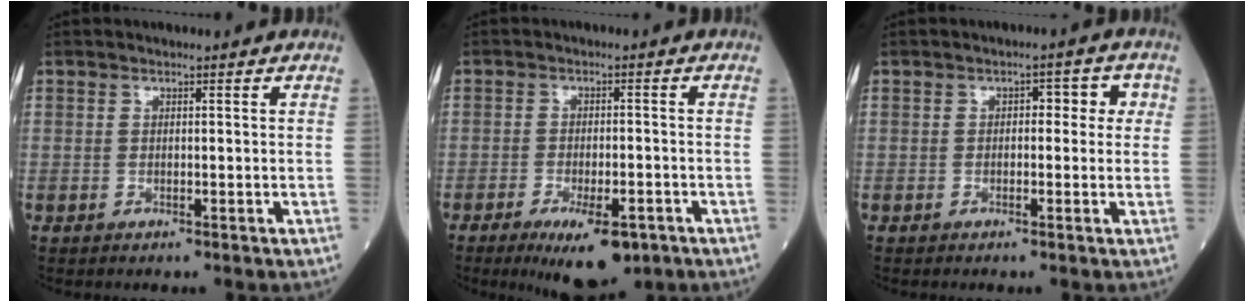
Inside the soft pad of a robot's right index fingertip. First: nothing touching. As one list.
[{"total": 8.4, "force": [-4.9, 2.8, 6.2], "torque": [-0.092, -0.010, -0.066]}, {"total": 3.7, "force": [0.6, 2.1, 3.0], "torque": [-0.030, 0.024, 0.004]}]